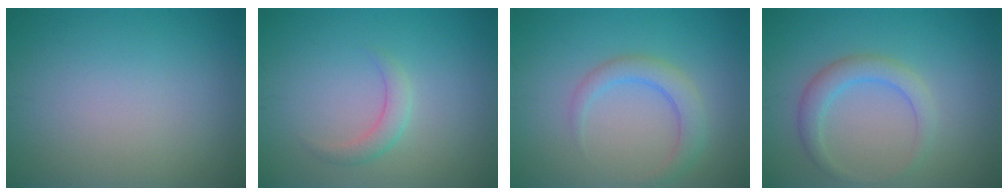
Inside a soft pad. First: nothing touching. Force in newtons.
{"total": 1.7, "press": 1.7, "slide": 0.0}
{"total": 2.8, "press": 2.8, "slide": 0.1}
{"total": 2.8, "press": 2.8, "slide": 0.0}